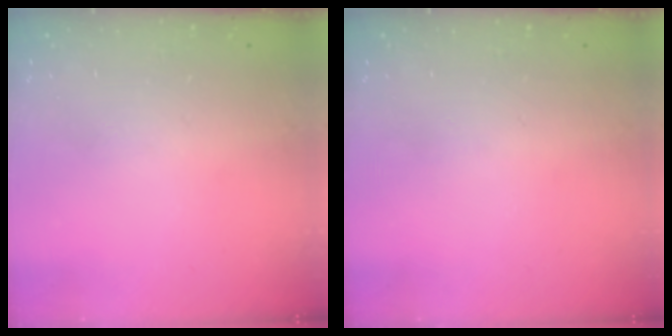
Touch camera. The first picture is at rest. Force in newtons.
{"total": 0.0}